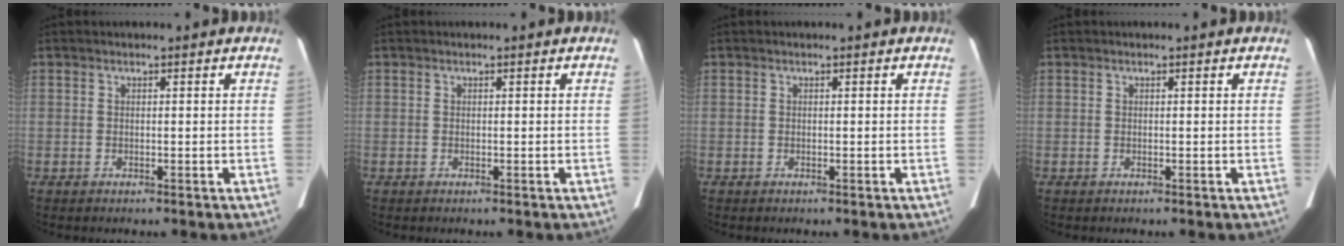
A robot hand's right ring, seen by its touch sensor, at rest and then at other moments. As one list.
[{"total": 0.0}, {"total": 0.0}, {"total": 0.0}]